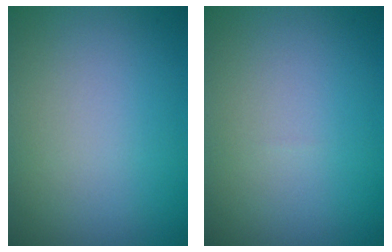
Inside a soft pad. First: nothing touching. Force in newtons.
{"total": 0.0}